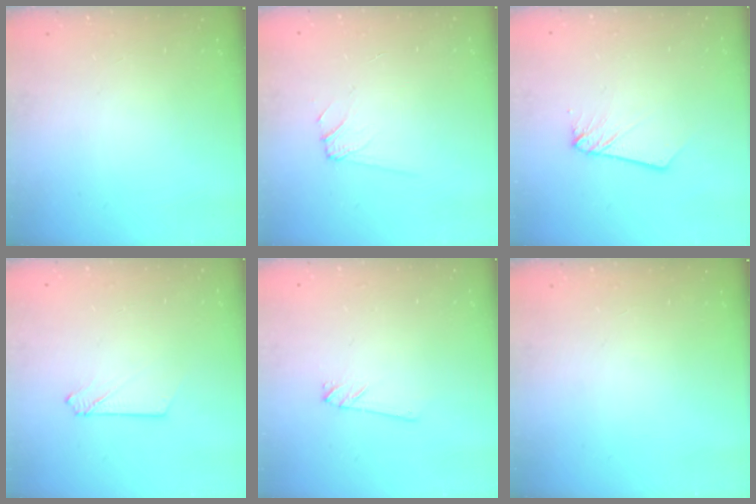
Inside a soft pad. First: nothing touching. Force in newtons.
{"total": 5.0, "press": 5.0, "slide": 0.5}
{"total": 2.7, "press": 2.7, "slide": 0.2}
{"total": 2.7, "press": 2.7, "slide": 0.3}
{"total": 0.8, "press": 0.8, "slide": 0.1}
{"total": 0.0}